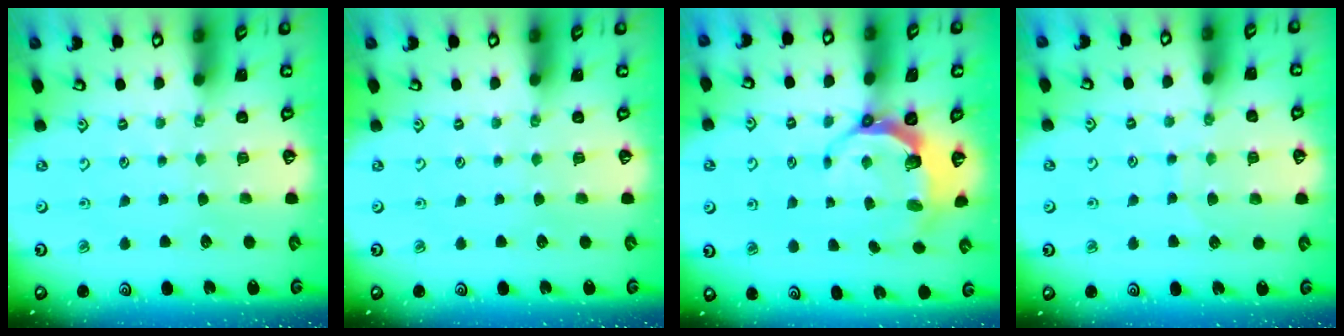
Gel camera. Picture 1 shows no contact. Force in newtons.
{"total": 0.0}
{"total": 6.8, "press": 5.4, "slide": 4.1}
{"total": 6.8, "press": 6.7, "slide": 0.4}